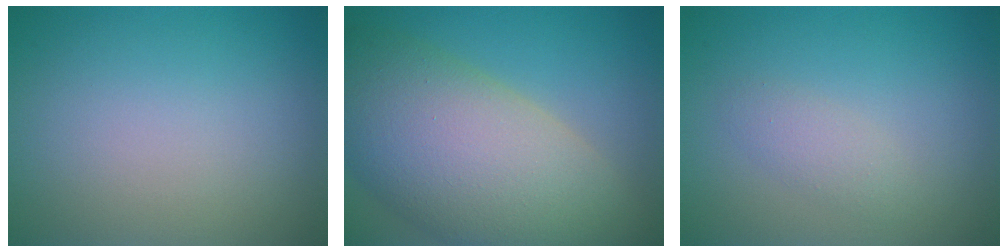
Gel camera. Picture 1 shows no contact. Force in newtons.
{"total": 13.2, "press": 13.1, "slide": 1.2}
{"total": 1.5, "press": 1.5, "slide": 0.0}